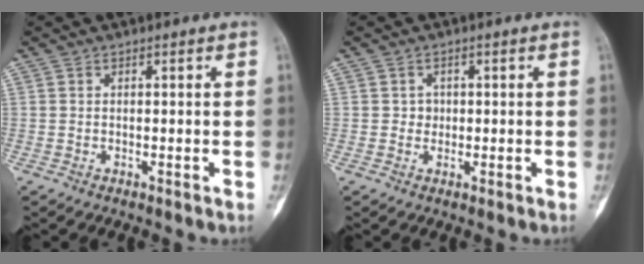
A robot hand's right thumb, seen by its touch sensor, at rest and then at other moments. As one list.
[{"total": 1.6, "force": [0.1, 1.5, 0.5], "torque": [0.003, 0.004, 0.000]}]